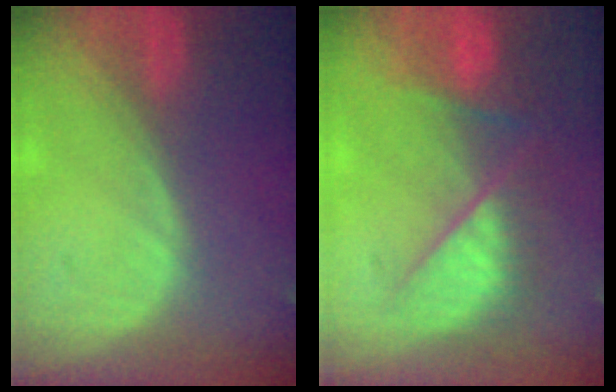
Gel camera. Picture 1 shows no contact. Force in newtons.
{"total": 7.2, "press": 7.2, "slide": 0.5}